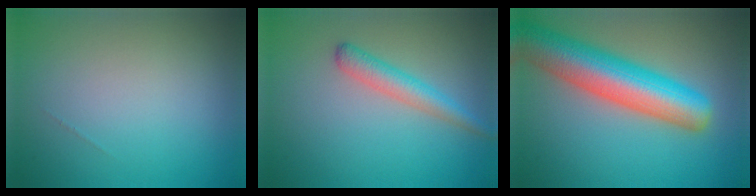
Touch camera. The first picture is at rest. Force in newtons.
{"total": 2.7, "press": 2.7, "slide": 0.0}
{"total": 9.5, "press": 9.5, "slide": 0.5}